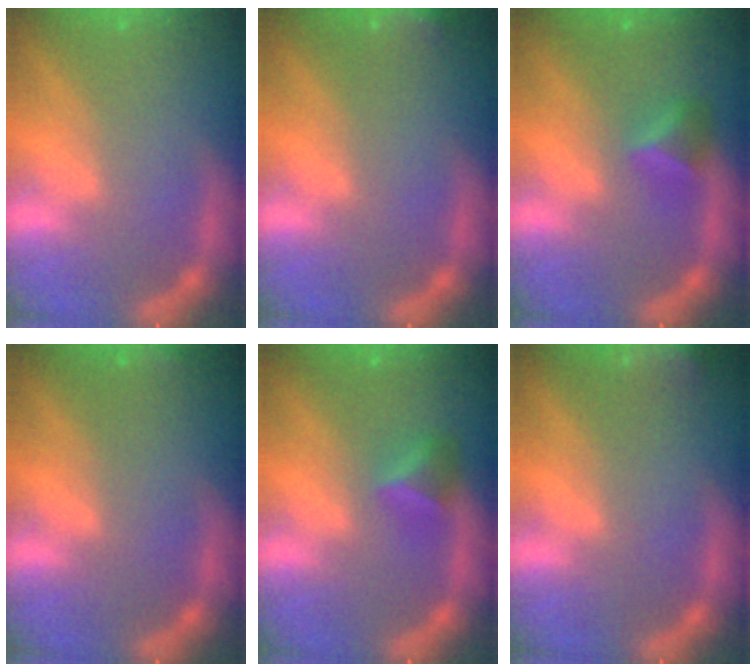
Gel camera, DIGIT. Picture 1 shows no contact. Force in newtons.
{"total": 3.0}
{"total": 2.9}
{"total": 0.9}
{"total": 2.9}
{"total": 5.5}